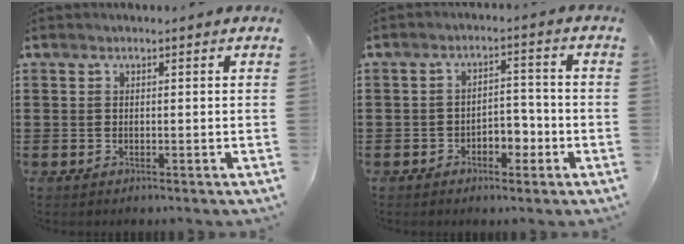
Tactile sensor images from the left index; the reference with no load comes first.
{"total": 3.7, "force": [-2.4, 2.1, 1.9], "torque": [-0.037, 0.010, -0.050]}